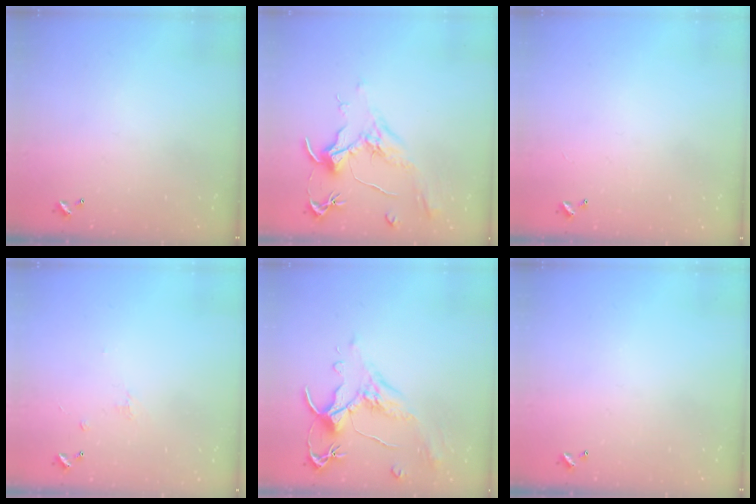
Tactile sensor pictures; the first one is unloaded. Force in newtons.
{"total": 2.1, "press": 2.0, "slide": 0.8}
{"total": 1.0, "press": 0.9, "slide": 0.5}
{"total": 1.2, "press": 1.1, "slide": 0.6}
{"total": 1.6, "press": 1.1, "slide": 1.2}
{"total": 0.0}